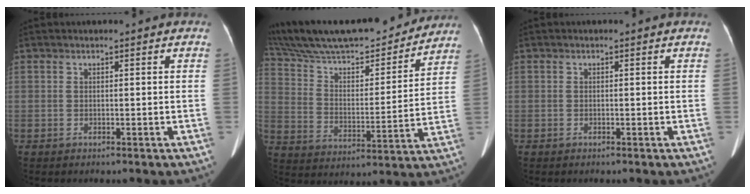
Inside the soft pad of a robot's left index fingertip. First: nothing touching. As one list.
[{"total": 26.3, "force": [23.4, 5.0, 10.9], "torque": [-0.195, 0.009, 0.352]}, {"total": 0.0}]